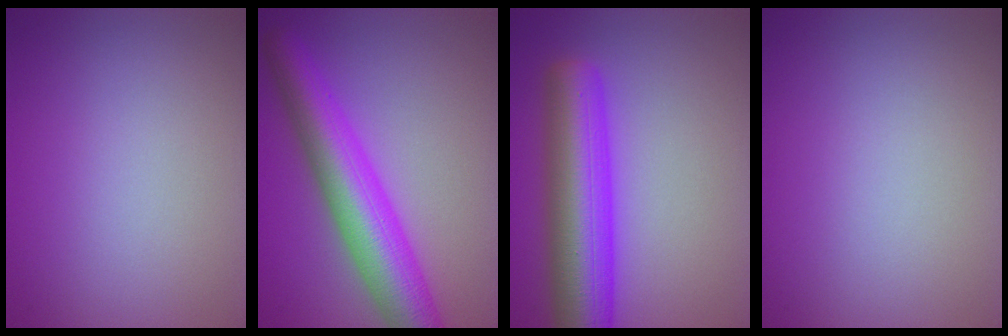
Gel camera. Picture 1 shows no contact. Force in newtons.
{"total": 8.0, "press": 8.0, "slide": 0.1}
{"total": 8.8, "press": 8.8, "slide": 0.2}
{"total": 0.0}